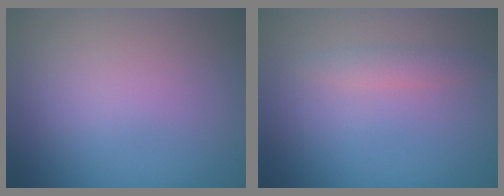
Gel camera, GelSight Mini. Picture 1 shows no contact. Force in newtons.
{"total": 1.4, "press": 1.4, "slide": 0.1}